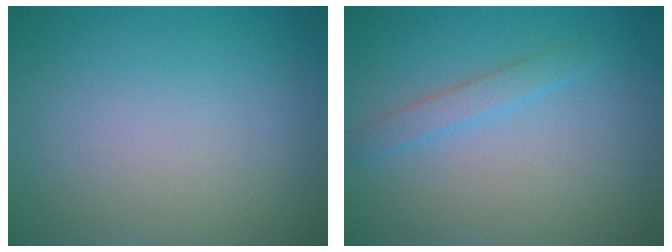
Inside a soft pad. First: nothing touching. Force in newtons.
{"total": 1.5, "press": 1.5, "slide": 0.1}